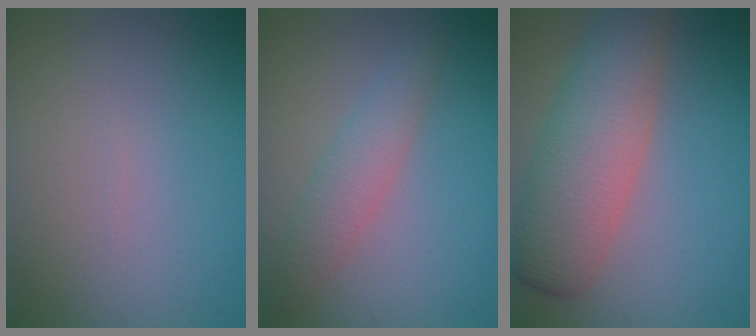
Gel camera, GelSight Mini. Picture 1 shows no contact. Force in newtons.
{"total": 2.8, "press": 2.8, "slide": 0.0}
{"total": 7.2, "press": 7.2, "slide": 0.4}